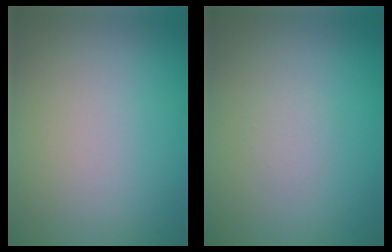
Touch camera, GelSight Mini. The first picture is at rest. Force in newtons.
{"total": 0.7, "press": 0.7, "slide": 0.1}